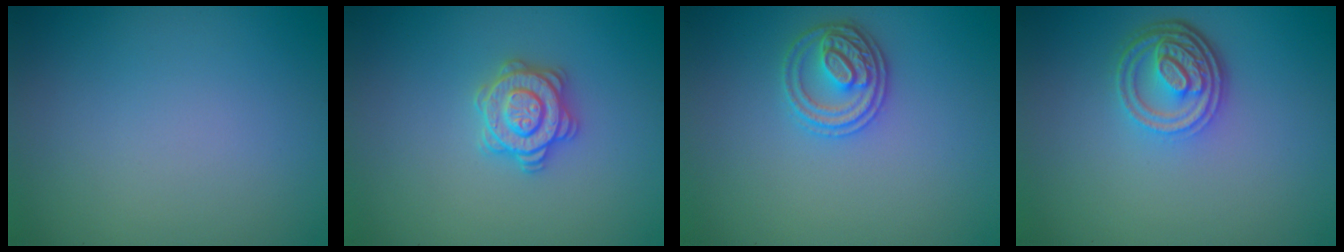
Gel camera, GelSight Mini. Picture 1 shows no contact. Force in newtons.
{"total": 2.9, "press": 2.8, "slide": 0.6}
{"total": 2.9, "press": 2.8, "slide": 0.7}
{"total": 4.6, "press": 3.4, "slide": 3.1}